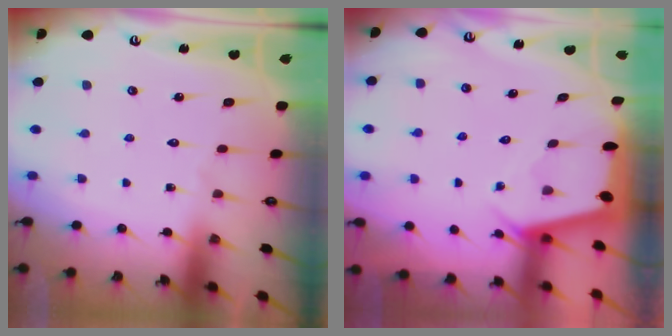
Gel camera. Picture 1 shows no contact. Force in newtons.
{"total": 2.4, "press": 2.4, "slide": 0.3}